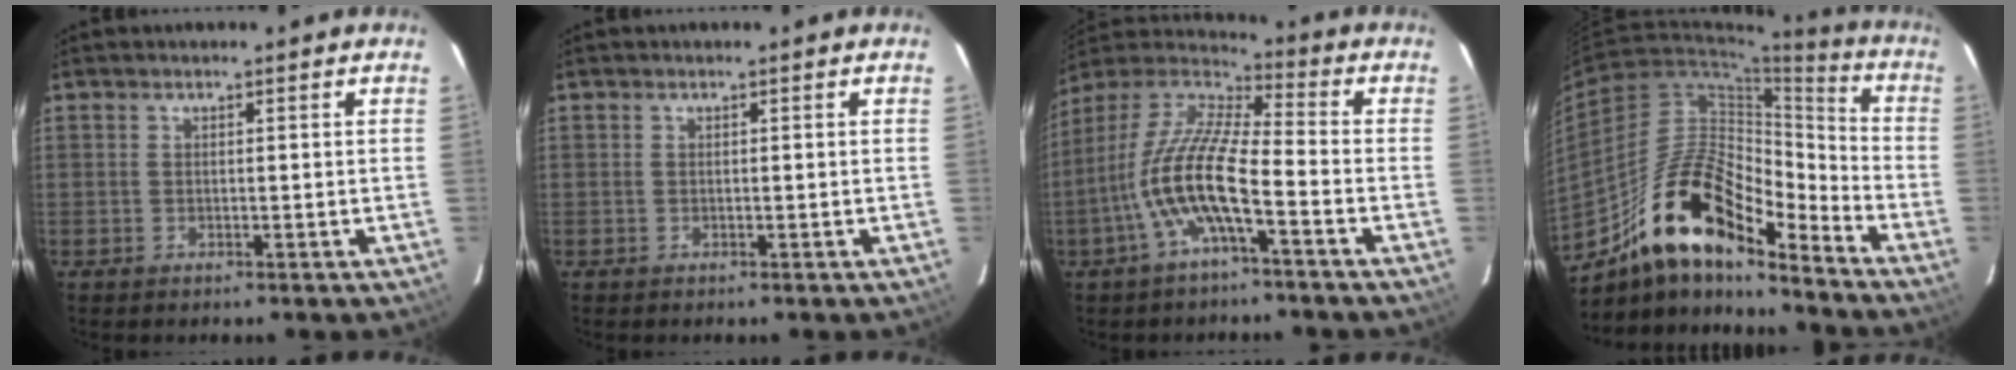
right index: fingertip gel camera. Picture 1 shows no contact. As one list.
[{"total": 0.0}, {"total": 13.7, "force": [-5.0, 2.8, 12.4], "torque": [-0.246, 0.000, -0.103]}, {"total": 18.8, "force": [-13.7, 6.2, 11.3], "torque": [-0.197, 0.008, -0.255]}]